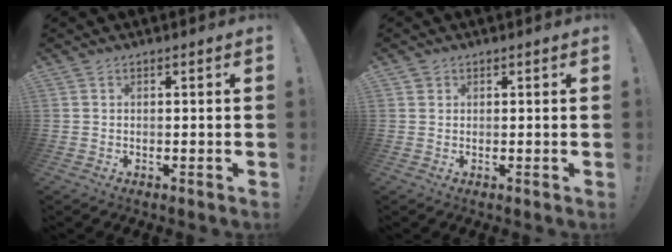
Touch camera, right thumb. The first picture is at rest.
{"total": 1.1, "force": [0.7, 0.8, 0.1], "torque": [0.006, -0.002, 0.012]}